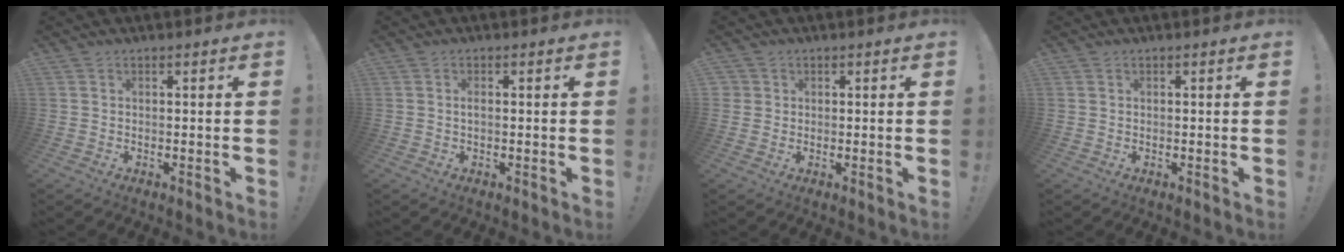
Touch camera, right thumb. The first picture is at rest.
{"total": 0.9, "force": [-0.2, 0.1, 0.9], "torque": [-0.024, 0.006, -0.003]}
{"total": 1.8, "force": [0.5, 1.7, 0.2], "torque": [0.001, -0.002, 0.008]}
{"total": 0.0}